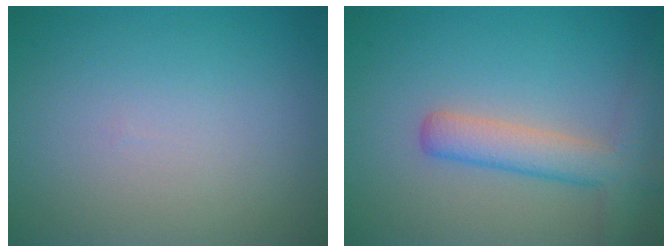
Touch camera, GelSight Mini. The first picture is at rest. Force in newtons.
{"total": 4.1, "press": 4.1, "slide": 0.2}